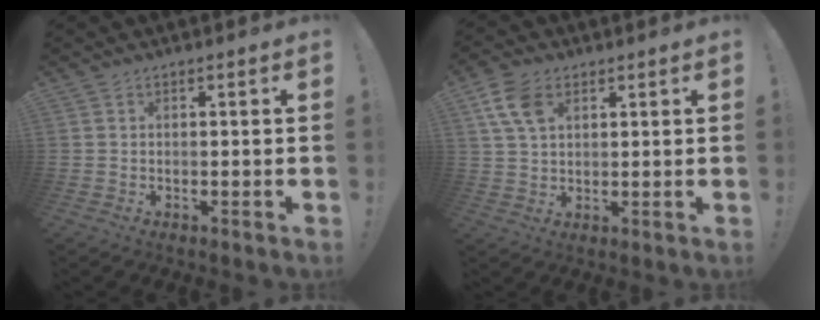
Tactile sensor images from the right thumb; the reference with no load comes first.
{"total": 8.6, "force": [3.6, 5.5, 5.6], "torque": [-0.111, -0.005, 0.069]}